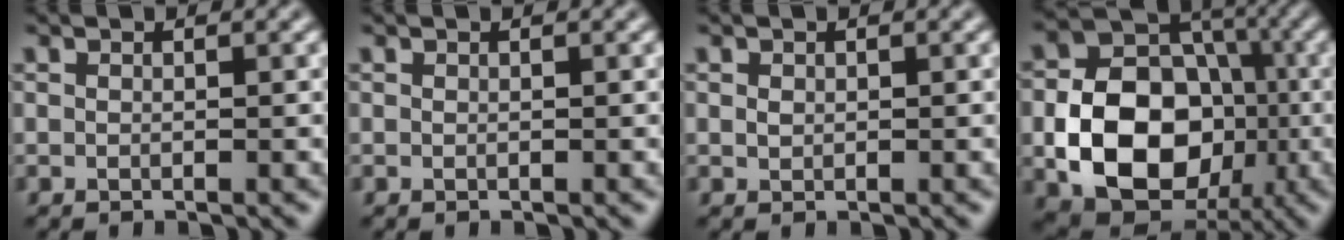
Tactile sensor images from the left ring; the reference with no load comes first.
{"total": 0.0}
{"total": 0.6, "force": [0.1, 0.5, 0.3], "torque": [-0.005, -0.002, 0.002]}
{"total": 11.7, "force": [-2.4, 8.8, 7.4], "torque": [-0.129, -0.005, -0.044]}